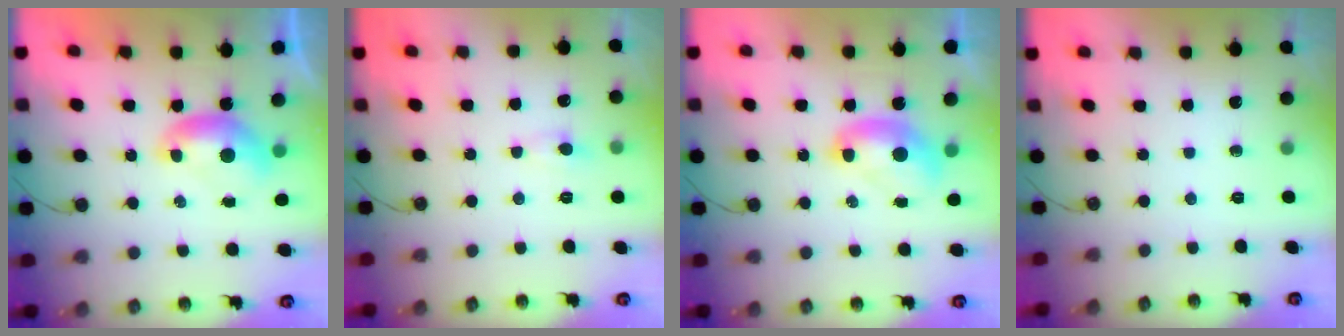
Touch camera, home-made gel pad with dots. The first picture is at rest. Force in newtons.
{"total": 1.6, "press": 1.5, "slide": 0.6}
{"total": 2.0, "press": 2.0, "slide": 0.2}
{"total": 0.0}